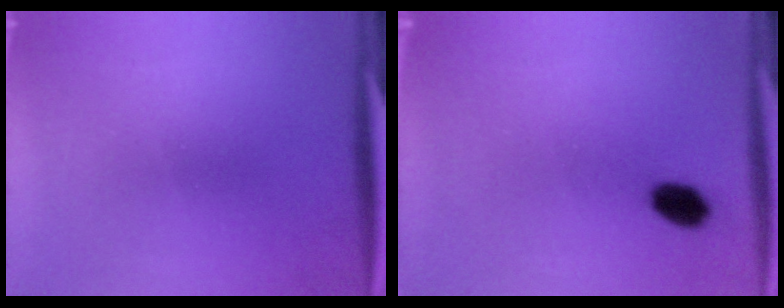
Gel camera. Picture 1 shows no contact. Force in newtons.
{"total": 4.6}